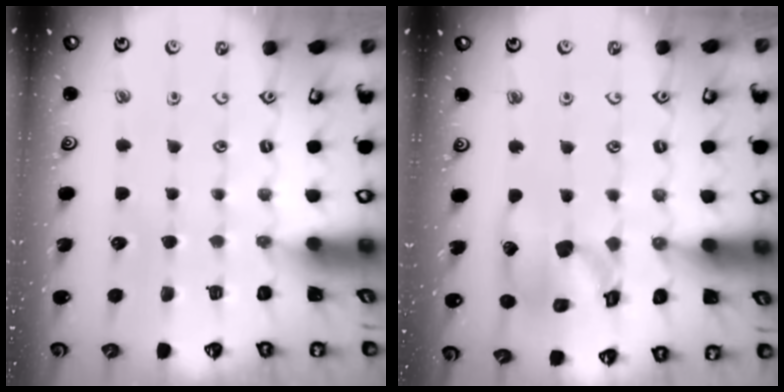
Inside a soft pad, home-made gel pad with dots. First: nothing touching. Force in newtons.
{"total": 17.2, "press": 17.0, "slide": 2.5}